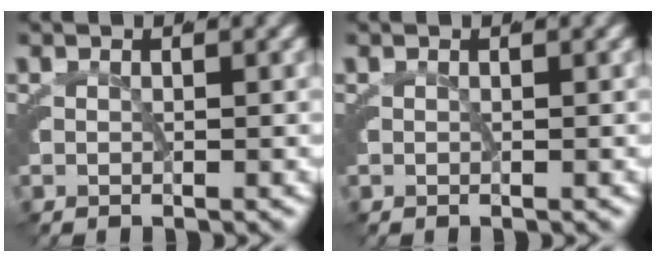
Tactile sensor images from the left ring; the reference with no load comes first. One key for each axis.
{"total": 0.0}